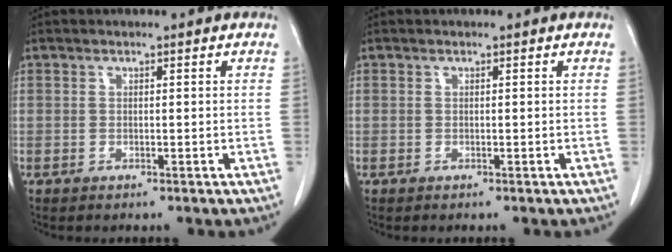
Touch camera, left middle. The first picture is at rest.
{"total": 0.0}